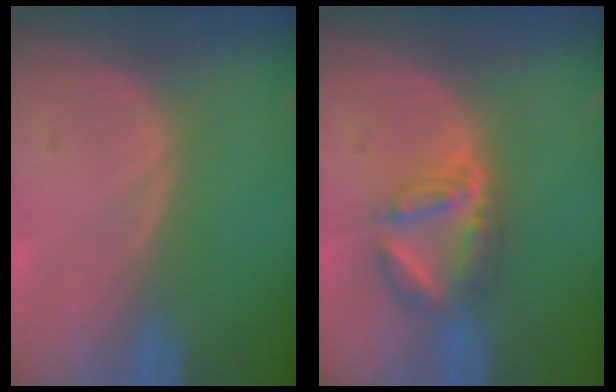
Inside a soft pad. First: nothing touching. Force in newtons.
{"total": 5.7, "press": 5.7, "slide": 1.0}